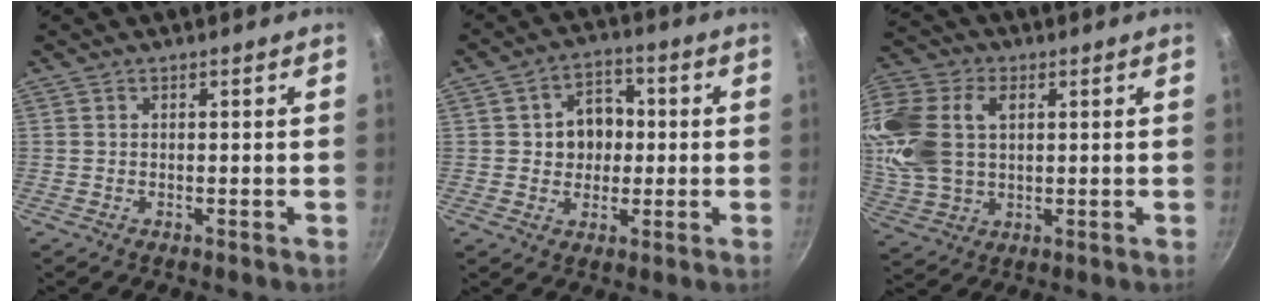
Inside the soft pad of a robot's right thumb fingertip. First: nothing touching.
{"total": 8.4, "force": [0.6, 6.9, 4.8], "torque": [-0.030, 0.010, 0.003]}
{"total": 18.9, "force": [4.0, 13.1, 13.0], "torque": [-0.286, 0.016, 0.077]}